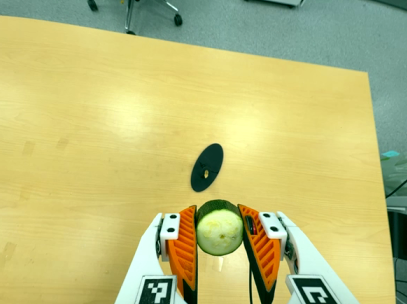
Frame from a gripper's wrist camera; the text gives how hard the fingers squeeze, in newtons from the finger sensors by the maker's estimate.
{"total": 12.1, "left": 11.0, "right": 13.2}